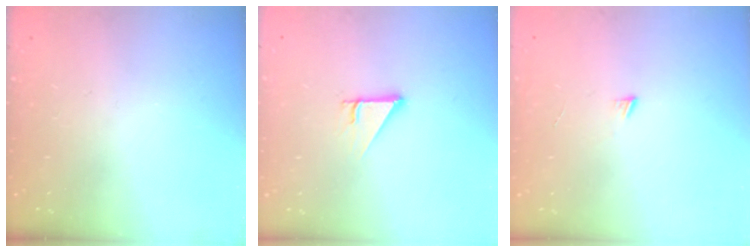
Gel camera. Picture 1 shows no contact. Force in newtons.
{"total": 2.5, "press": 2.5, "slide": 0.2}
{"total": 3.0, "press": 3.0, "slide": 0.3}